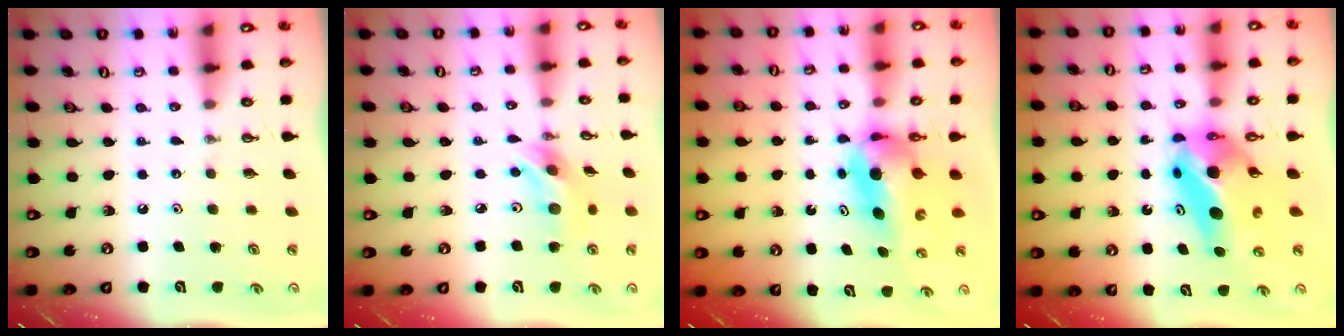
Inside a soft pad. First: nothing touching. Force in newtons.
{"total": 11.0, "press": 11.0, "slide": 0.6}
{"total": 6.1, "press": 6.0, "slide": 1.0}
{"total": 10.0, "press": 9.7, "slide": 2.3}